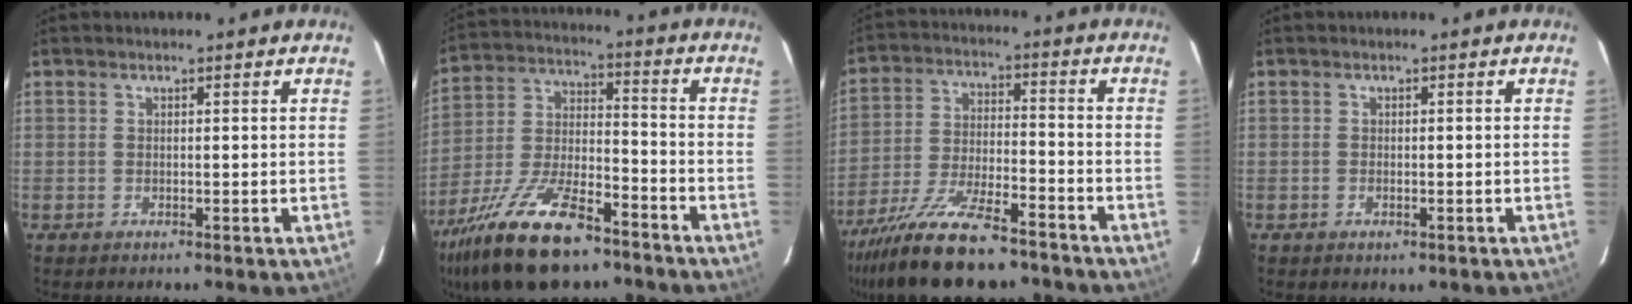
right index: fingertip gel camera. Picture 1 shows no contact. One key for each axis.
{"total": 22.2, "fx": -15.1, "fy": 8.1, "fz": 14.2, "tx": -0.289, "ty": -0.027, "tz": -0.263}
{"total": 19.3, "fx": -15.3, "fy": 5.1, "fz": 10.6, "tx": -0.215, "ty": -0.039, "tz": -0.255}
{"total": 1.6, "fx": -0.7, "fy": 1.0, "fz": 1.1, "tx": -0.016, "ty": -0.002, "tz": -0.008}